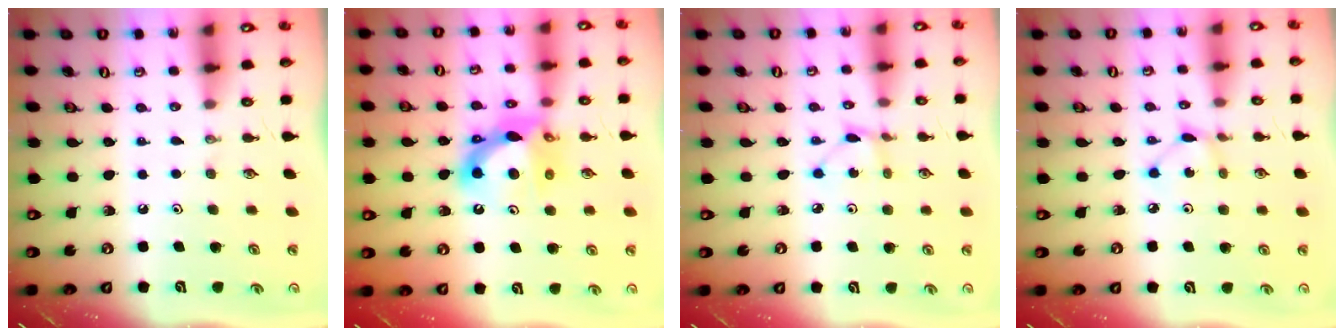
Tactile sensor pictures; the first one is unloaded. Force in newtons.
{"total": 10.8, "press": 10.6, "slide": 2.4}
{"total": 1.9, "press": 1.9, "slide": 0.3}
{"total": 2.5, "press": 2.5, "slide": 0.1}